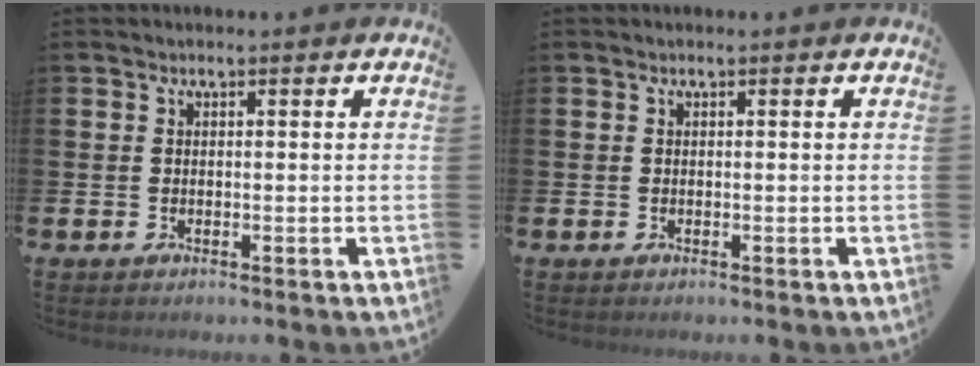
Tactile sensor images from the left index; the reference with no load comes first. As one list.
[{"total": 0.0}]